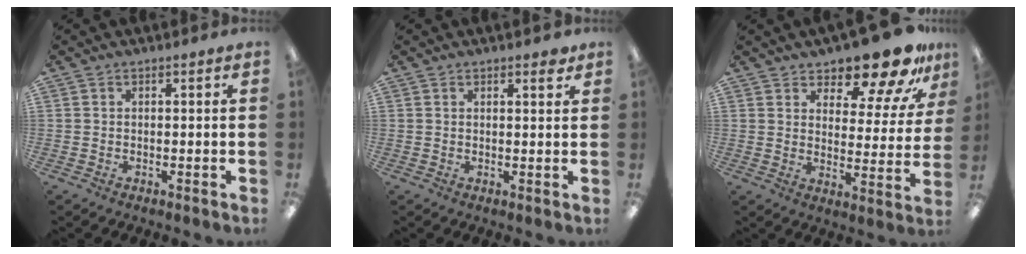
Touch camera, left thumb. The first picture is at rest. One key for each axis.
{"total": 1.9, "fx": 1.5, "fy": 0.6, "fz": 0.9, "tx": -0.004, "ty": -0.006, "tz": 0.024}
{"total": 14.7, "fx": 12.4, "fy": 4.8, "fz": 6.1, "tx": -0.089, "ty": -0.098, "tz": 0.212}